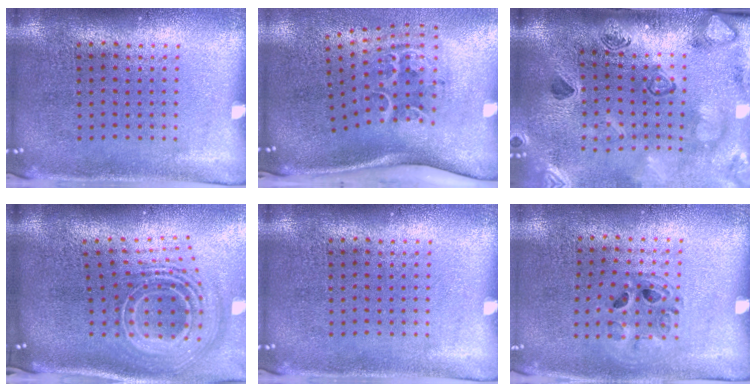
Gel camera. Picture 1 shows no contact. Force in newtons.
{"total": 2.2, "press": 1.3, "slide": 1.8}
{"total": 2.7, "press": 2.5, "slide": 1.0}
{"total": 3.1, "press": 2.0, "slide": 2.3}
{"total": 0.0}
{"total": 1.0, "press": 1.0, "slide": 0.1}